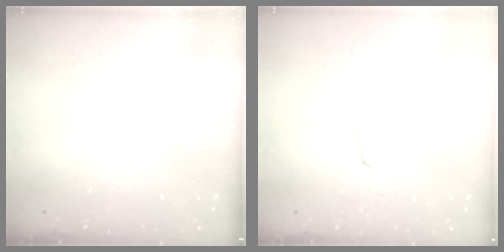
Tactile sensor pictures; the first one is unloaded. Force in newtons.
{"total": 7.6, "press": 7.0, "slide": 3.0}